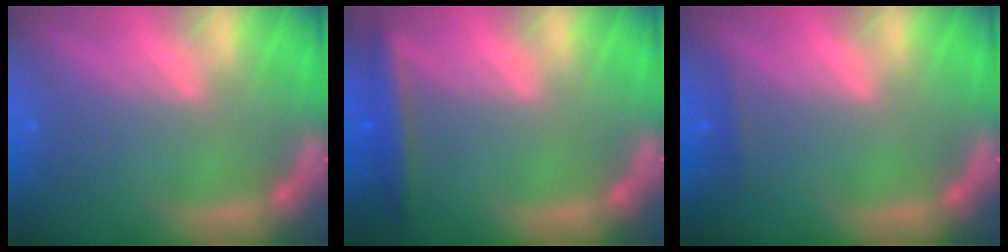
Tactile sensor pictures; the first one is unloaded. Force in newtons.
{"total": 2.9}
{"total": 0.9}